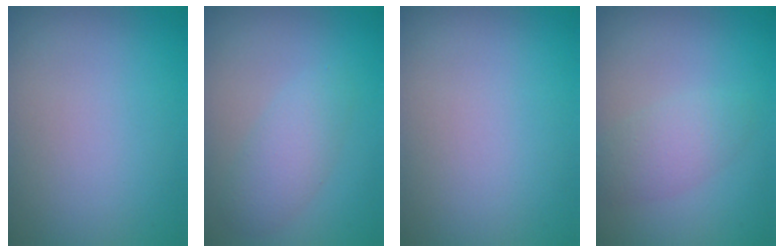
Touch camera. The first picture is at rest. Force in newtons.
{"total": 2.8, "press": 2.8, "slide": 0.1}
{"total": 0.0}
{"total": 2.6, "press": 2.6, "slide": 0.1}